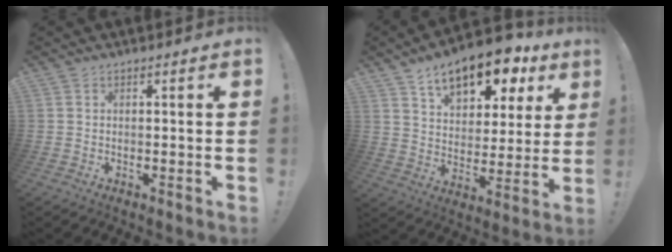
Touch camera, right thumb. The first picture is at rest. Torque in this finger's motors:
{"motor_torque": [1.51, 1.86, 0.72, 0.13, 0.09]}